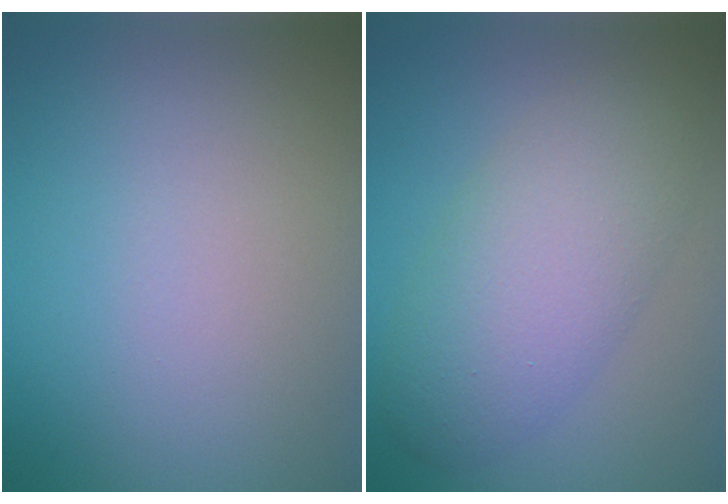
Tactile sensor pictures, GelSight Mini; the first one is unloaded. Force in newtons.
{"total": 6.6, "press": 6.6, "slide": 0.2}